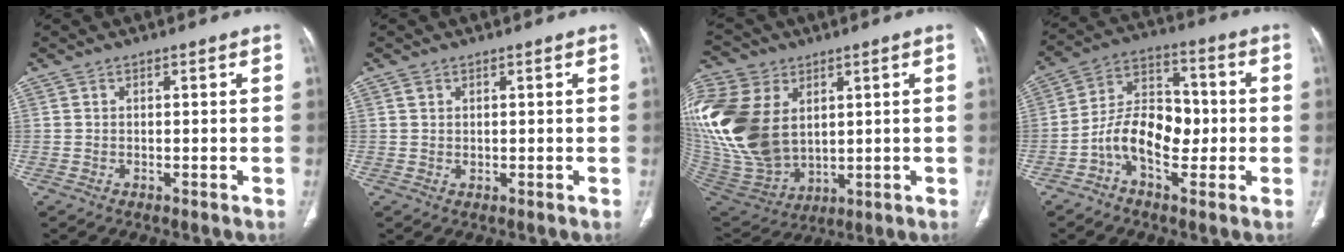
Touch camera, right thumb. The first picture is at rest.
{"total": 1.1, "force": [0.6, 0.8, 0.5], "torque": [-0.007, -0.002, 0.014]}
{"total": 27.4, "force": [5.7, 19.2, 18.7], "torque": [-0.427, -0.004, 0.128]}
{"total": 12.1, "force": [-2.7, 7.4, 9.2], "torque": [-0.133, 0.038, -0.055]}